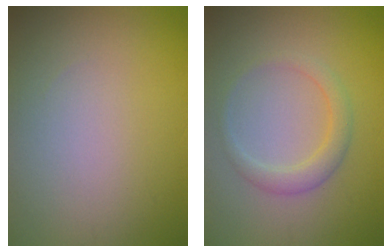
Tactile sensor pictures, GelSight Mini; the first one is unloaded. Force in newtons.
{"total": 2.3, "press": 2.3, "slide": 0.2}